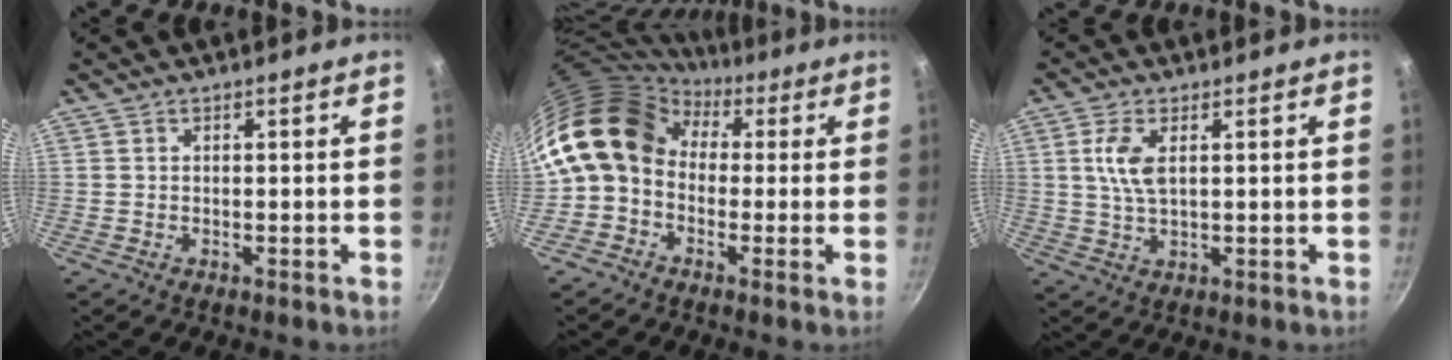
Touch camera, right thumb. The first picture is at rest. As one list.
[{"total": 12.3, "force": [2.0, 9.5, 7.5], "torque": [-0.113, 0.024, 0.009]}, {"total": 5.6, "force": [1.4, 2.5, 4.8], "torque": [-0.098, -0.002, 0.028]}]